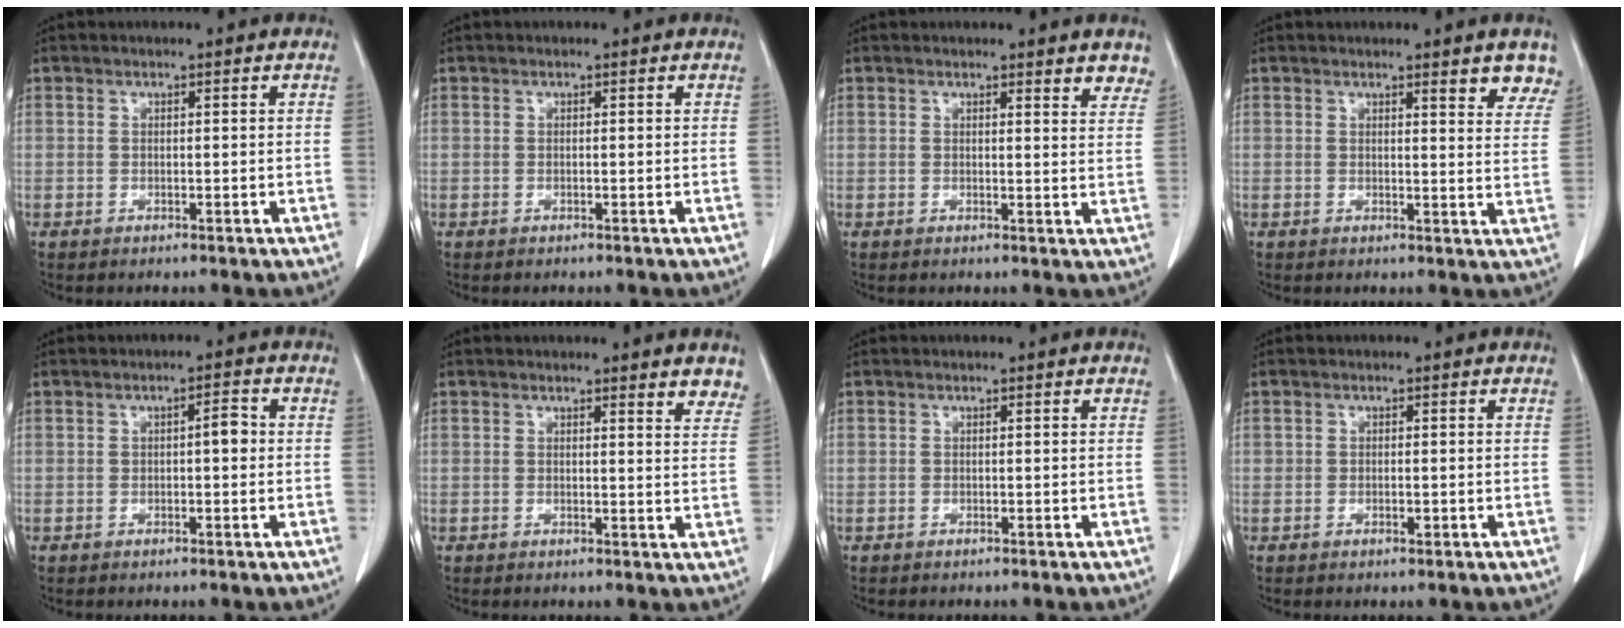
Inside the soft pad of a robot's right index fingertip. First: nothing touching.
{"total": 0.0}
{"total": 4.2, "force": [3.9, 0.9, 1.5], "torque": [-0.006, -0.018, 0.027]}
{"total": 7.1, "force": [6.4, 1.9, 2.3], "torque": [-0.003, -0.020, 0.053]}
{"total": 2.2, "force": [-0.1, 0.6, 2.1], "torque": [-0.031, 0.008, -0.001]}
{"total": 4.5, "force": [4.1, 0.8, 1.5], "torque": [-0.008, -0.020, 0.028]}
{"total": 0.0}
{"total": 0.9, "force": [-0.3, 0.4, 0.7], "torque": [-0.013, 0.001, -0.002]}